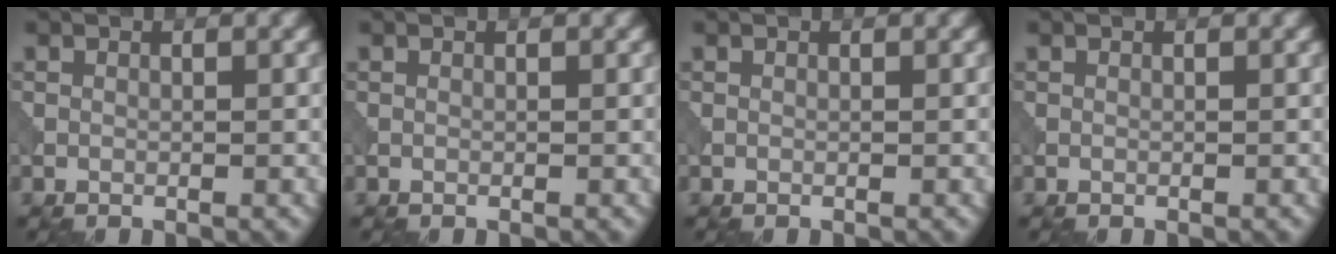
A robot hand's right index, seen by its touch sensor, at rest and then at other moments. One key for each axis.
{"total": 0.0}
{"total": 0.0}
{"total": 0.0}